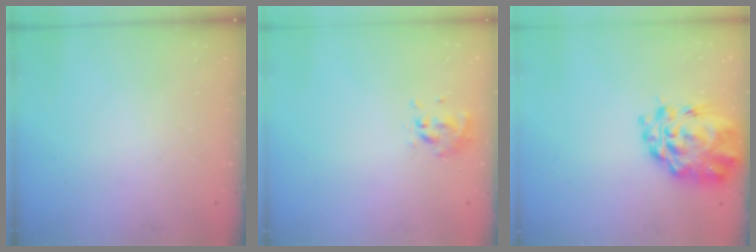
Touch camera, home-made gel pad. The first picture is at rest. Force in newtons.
{"total": 0.5, "press": 0.5, "slide": 0.2}
{"total": 7.5, "press": 7.0, "slide": 2.8}